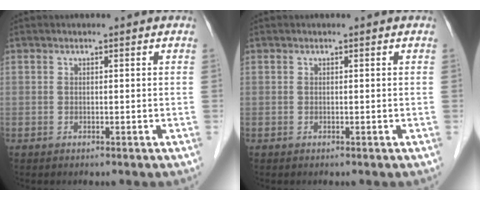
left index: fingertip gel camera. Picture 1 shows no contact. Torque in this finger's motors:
{"motor_torque": [0.00, 0.00, 0.01, 0.00]}